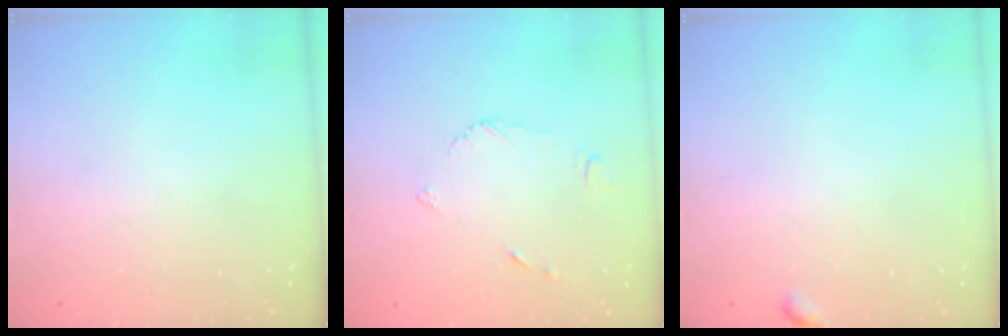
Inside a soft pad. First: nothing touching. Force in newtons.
{"total": 4.2, "press": 4.2, "slide": 0.5}
{"total": 3.5, "press": 3.5, "slide": 0.4}